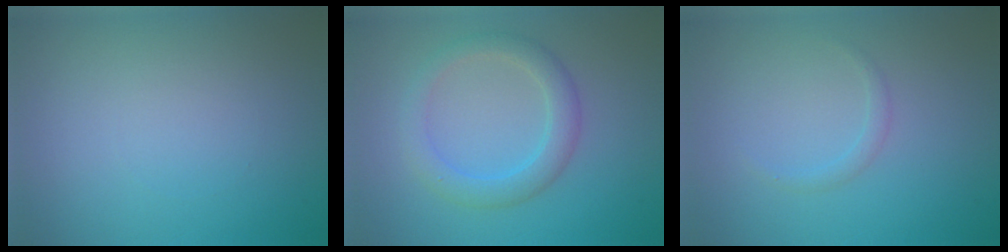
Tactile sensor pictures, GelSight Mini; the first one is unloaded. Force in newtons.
{"total": 3.1, "press": 3.1, "slide": 0.2}
{"total": 0.9, "press": 0.9, "slide": 0.0}